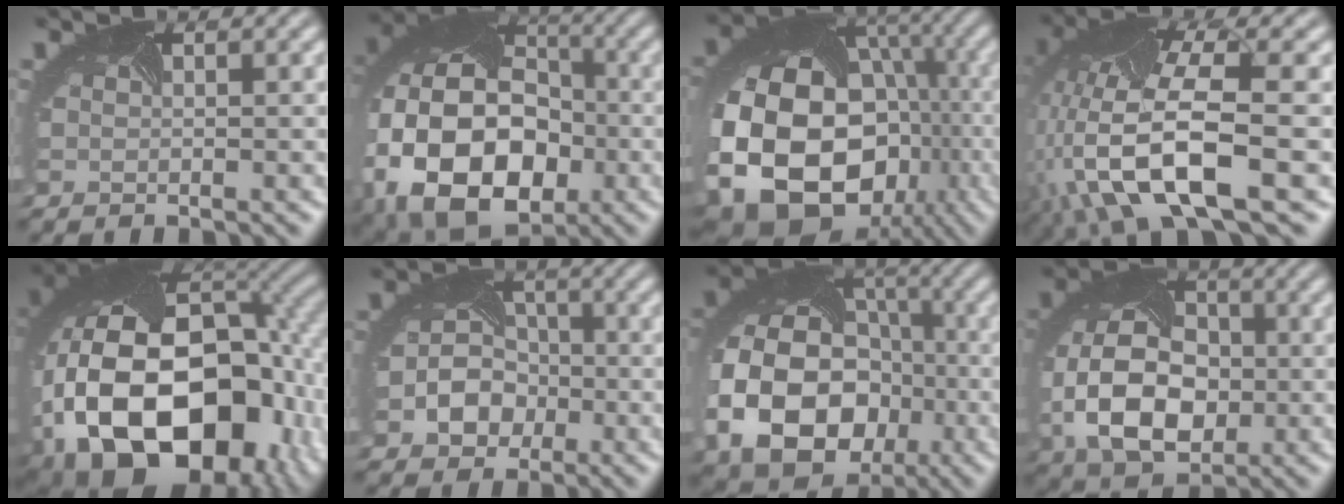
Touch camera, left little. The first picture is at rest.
{"total": 17.5, "force": [-4.5, 12.6, 11.2], "torque": [-0.230, -0.018, -0.069]}
{"total": 19.4, "force": [-5.0, 14.7, 11.6], "torque": [-0.220, -0.047, -0.066]}
{"total": 11.7, "force": [-3.7, 4.6, 10.1], "torque": [-0.221, -0.013, -0.059]}
{"total": 20.7, "force": [-4.0, 13.9, 14.8], "torque": [-0.309, -0.049, -0.035]}
{"total": 3.9, "force": [-1.7, 3.1, 1.5], "torque": [-0.035, -0.011, -0.022]}
{"total": 14.3, "force": [-4.5, 11.1, 7.9], "torque": [-0.188, -0.033, -0.072]}
{"total": 9.5, "force": [-1.9, 6.4, 6.8], "torque": [-0.160, -0.018, -0.030]}